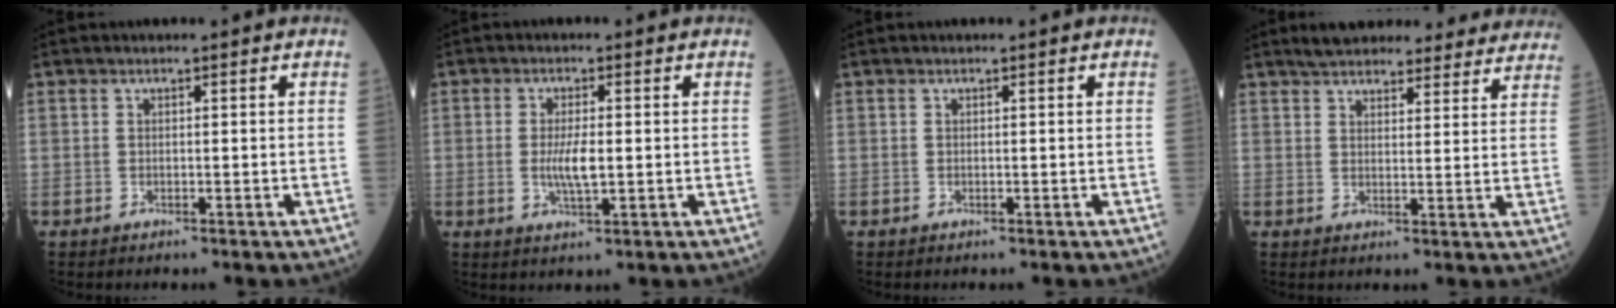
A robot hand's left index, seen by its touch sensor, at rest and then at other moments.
{"total": 4.1, "force": [-0.2, 0.8, 4.0], "torque": [-0.084, -0.006, -0.003]}
{"total": 0.0}
{"total": 22.0, "force": [20.0, 5.7, 7.3], "torque": [-0.093, 0.010, 0.241]}